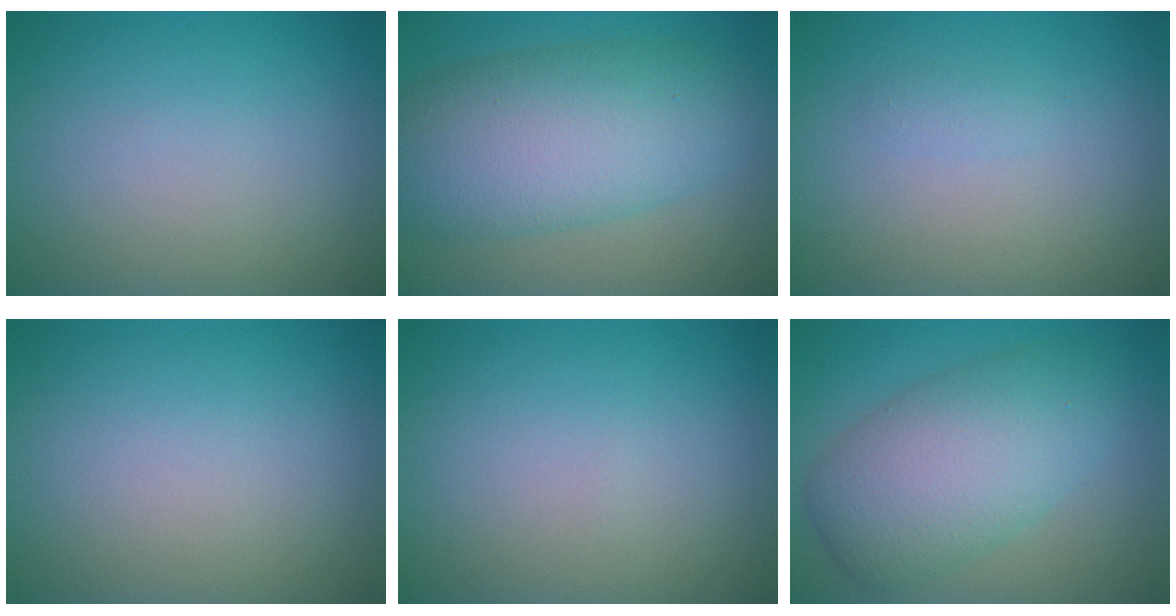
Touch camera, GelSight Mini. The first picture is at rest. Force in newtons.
{"total": 9.5, "press": 9.5, "slide": 0.1}
{"total": 0.7, "press": 0.7, "slide": 0.0}
{"total": 0.0}
{"total": 0.0}
{"total": 7.4, "press": 7.4, "slide": 0.2}